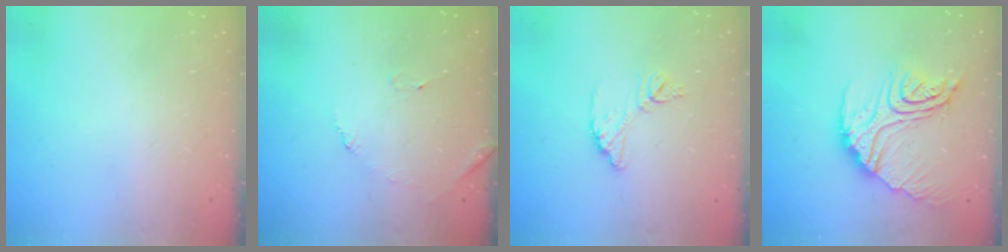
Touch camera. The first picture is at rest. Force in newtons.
{"total": 7.4, "press": 7.4, "slide": 0.4}
{"total": 8.8, "press": 8.7, "slide": 0.5}
{"total": 18.4, "press": 18.3, "slide": 1.5}